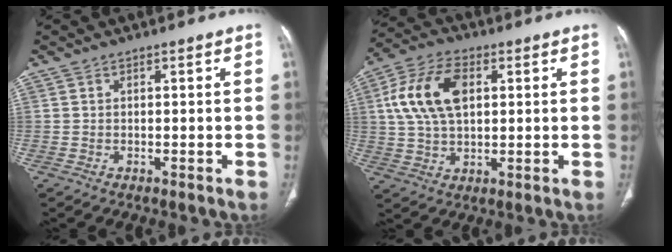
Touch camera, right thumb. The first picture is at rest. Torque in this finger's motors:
{"motor_torque": [-0.15, 0.82, 0.73, -0.22, 0.15]}